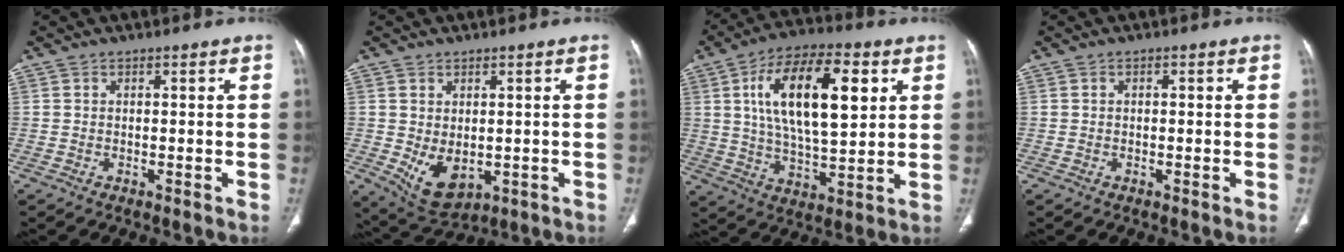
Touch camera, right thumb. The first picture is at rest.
{"total": 7.3, "force": [-0.8, 4.8, 5.4], "torque": [-0.077, -0.012, 0.011]}
{"total": 19.7, "force": [5.8, 8.4, 16.9], "torque": [-0.273, -0.006, 0.097]}
{"total": 0.5, "force": [0.1, 0.2, 0.5], "torque": [-0.012, 0.003, 0.003]}